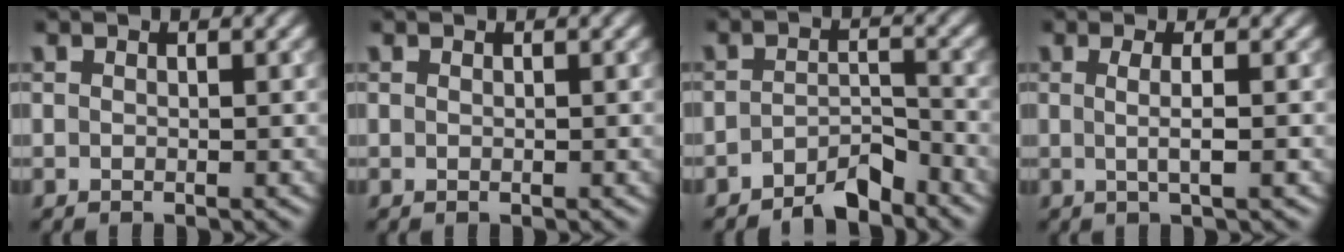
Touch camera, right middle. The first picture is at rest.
{"total": 0.0}
{"total": 3.1, "force": [-2.6, 0.8, 1.4], "torque": [-0.018, 0.011, -0.050]}
{"total": 2.2, "force": [0.0, 0.5, 2.1], "torque": [-0.037, 0.000, -0.006]}